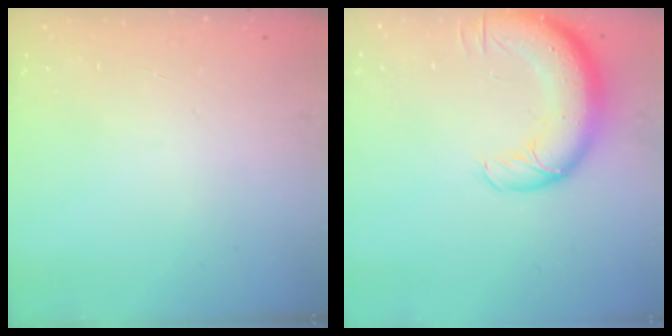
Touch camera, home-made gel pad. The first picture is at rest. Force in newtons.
{"total": 14.5, "press": 14.1, "slide": 3.5}